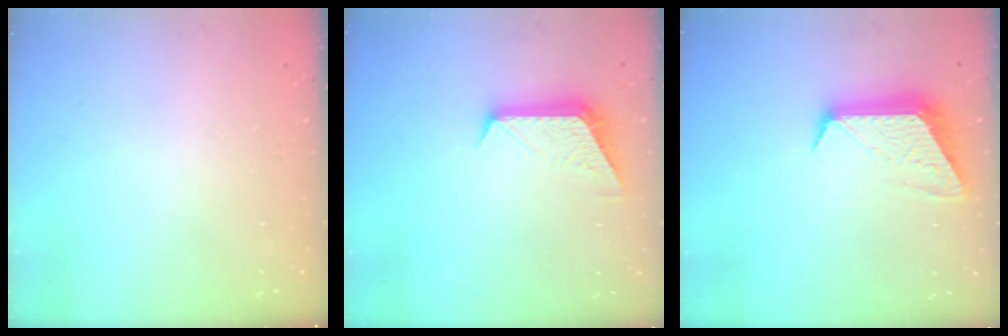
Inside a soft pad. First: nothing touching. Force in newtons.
{"total": 10.2, "press": 10.2, "slide": 0.7}
{"total": 10.8, "press": 10.7, "slide": 0.9}